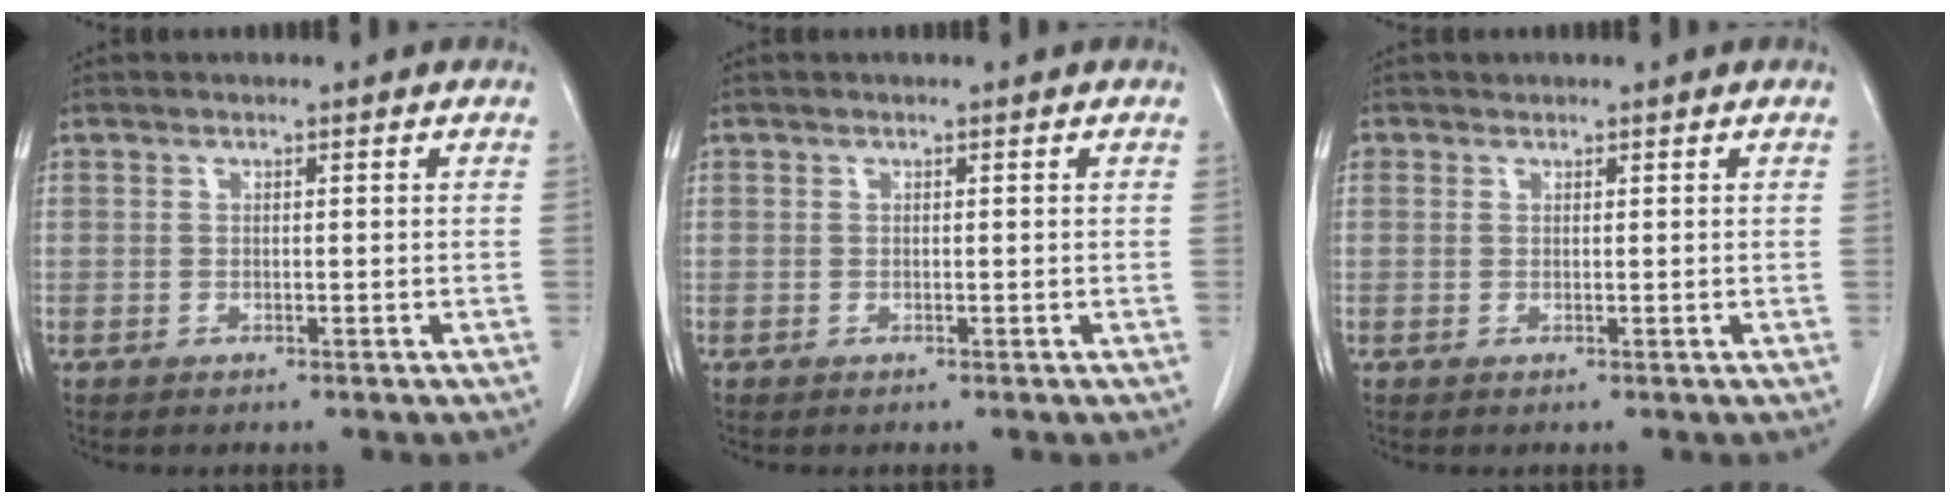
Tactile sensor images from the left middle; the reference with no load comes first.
{"total": 0.0}
{"total": 0.8, "force": [0.5, 0.5, 0.0], "torque": [-0.001, 0.005, 0.009]}